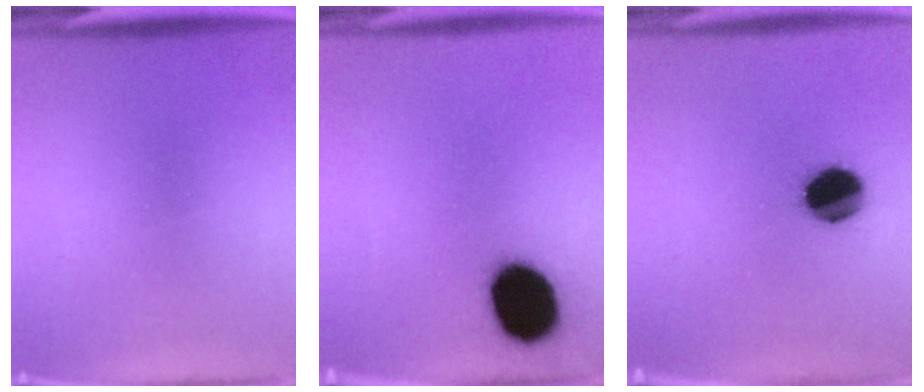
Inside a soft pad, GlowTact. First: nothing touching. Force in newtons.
{"total": 16.0}
{"total": 11.5}